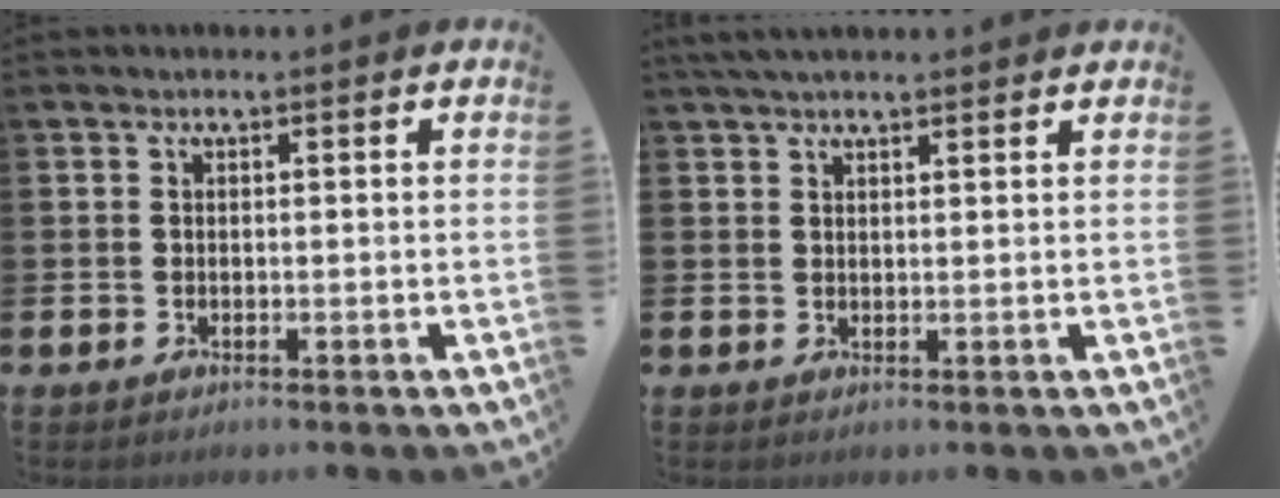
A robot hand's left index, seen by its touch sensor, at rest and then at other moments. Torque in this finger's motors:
{"motor_torque": [0.92, -1.22, 0.52, 0.16]}